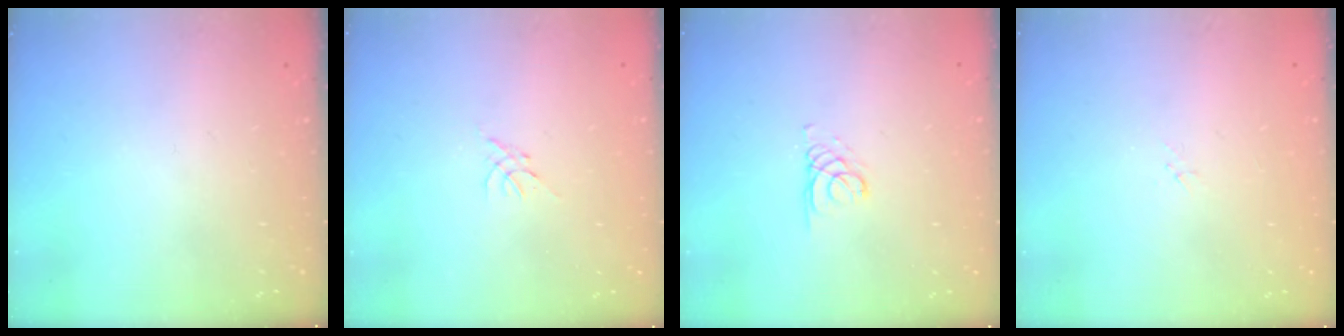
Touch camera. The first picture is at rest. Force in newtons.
{"total": 0.5, "press": 0.4, "slide": 0.3}
{"total": 2.1, "press": 2.1, "slide": 0.2}
{"total": 1.7, "press": 1.6, "slide": 0.2}